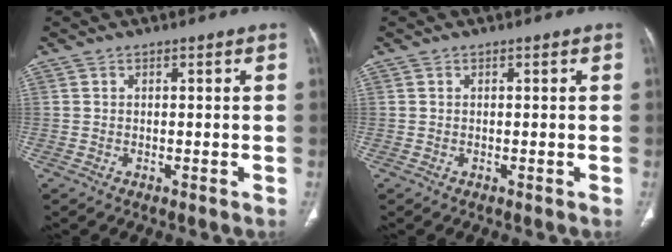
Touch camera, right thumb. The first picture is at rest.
{"total": 0.0}